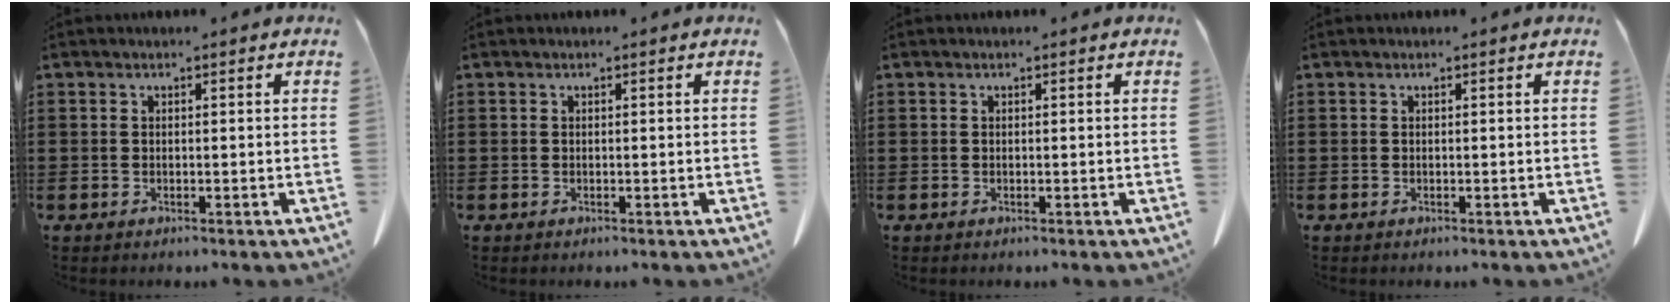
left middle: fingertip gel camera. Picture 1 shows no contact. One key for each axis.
{"total": 0.0}
{"total": 0.0}
{"total": 0.0}